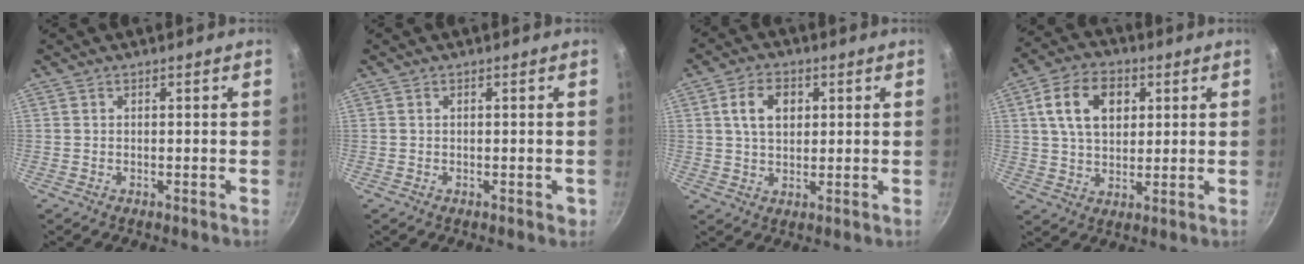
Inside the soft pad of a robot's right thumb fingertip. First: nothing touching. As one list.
[{"total": 1.4, "force": [-0.2, 0.8, 1.1], "torque": [-0.009, 0.002, -0.001]}, {"total": 7.4, "force": [2.0, 5.0, 5.1], "torque": [-0.073, 0.004, 0.032]}, {"total": 11.9, "force": [3.5, 8.1, 8.0], "torque": [-0.122, 0.005, 0.055]}]